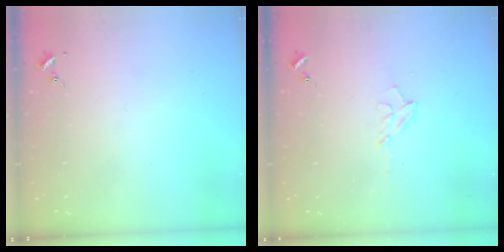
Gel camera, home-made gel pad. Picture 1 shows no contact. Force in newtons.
{"total": 5.6, "press": 5.6, "slide": 0.9}